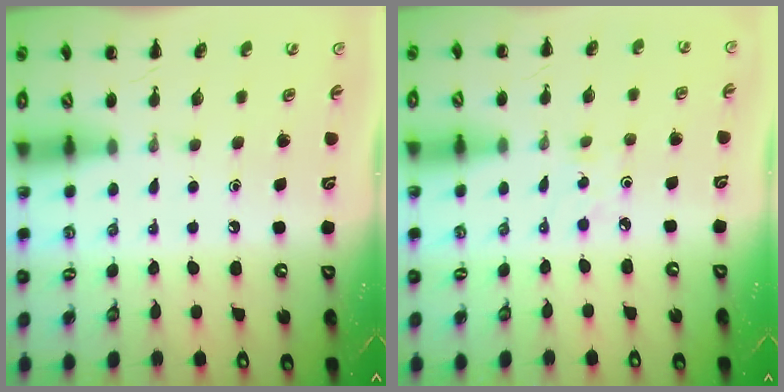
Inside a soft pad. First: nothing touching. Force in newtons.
{"total": 2.1, "press": 2.0, "slide": 0.7}